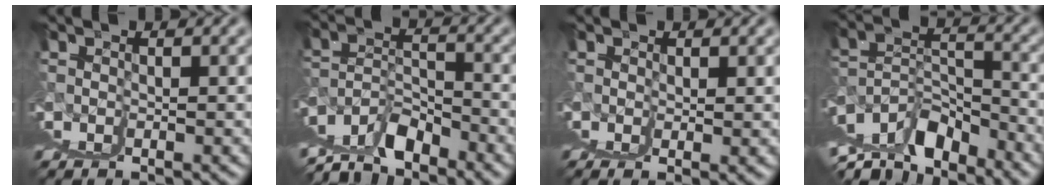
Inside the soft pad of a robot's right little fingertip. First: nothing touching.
{"total": 3.7, "force": [0.0, -2.8, 2.4], "torque": [-0.019, 0.021, 0.007]}
{"total": 2.2, "force": [1.7, -0.8, 1.3], "torque": [-0.002, 0.018, 0.025]}
{"total": 4.5, "force": [0.4, -1.3, 4.3], "torque": [-0.039, 0.027, 0.017]}